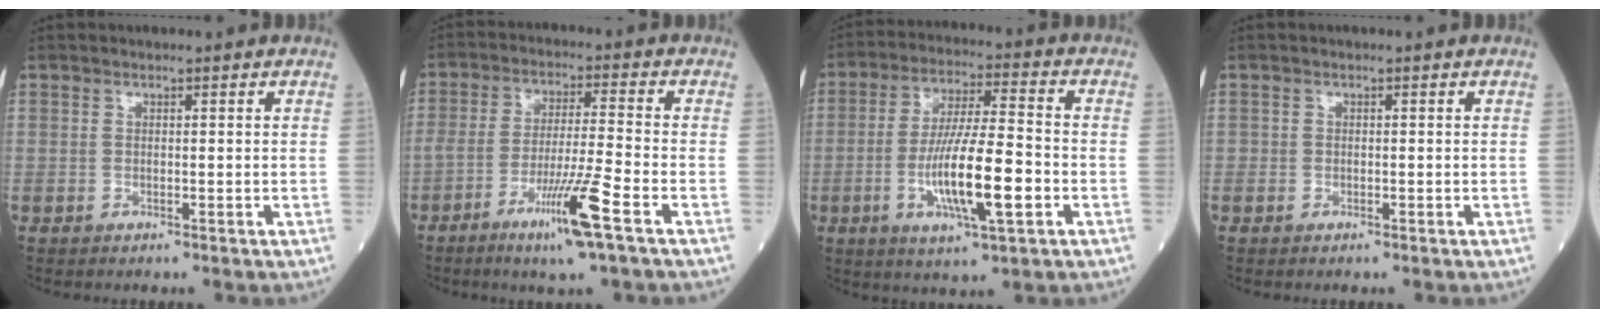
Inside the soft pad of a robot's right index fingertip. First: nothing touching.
{"total": 10.6, "force": [-5.7, -0.4, 8.9], "torque": [-0.171, -0.016, -0.103]}
{"total": 13.7, "force": [-3.7, 2.2, 13.0], "torque": [-0.248, -0.006, -0.061]}
{"total": 1.3, "force": [-0.3, 1.1, 0.6], "torque": [-0.033, 0.010, -0.006]}